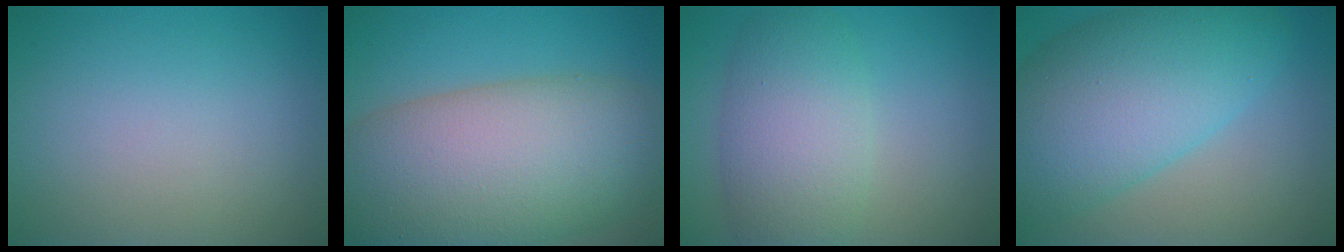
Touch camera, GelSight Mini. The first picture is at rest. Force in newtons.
{"total": 14.4, "press": 14.3, "slide": 0.8}
{"total": 6.5, "press": 6.5, "slide": 0.3}
{"total": 11.4, "press": 11.4, "slide": 0.3}